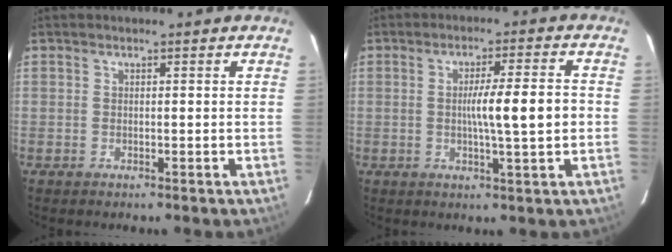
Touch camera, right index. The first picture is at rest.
{"total": 7.5, "force": [-0.4, -0.1, 7.4], "torque": [-0.117, 0.004, -0.006]}